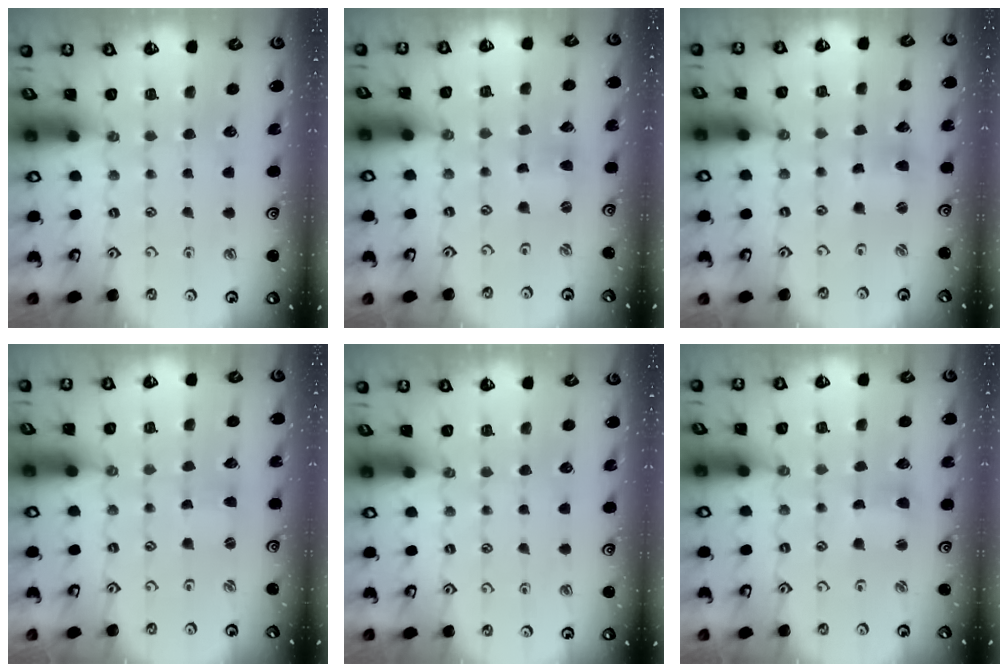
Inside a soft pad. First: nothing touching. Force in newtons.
{"total": 0.0}
{"total": 2.5, "press": 2.5, "slide": 0.3}
{"total": 0.0}
{"total": 0.0}
{"total": 2.4, "press": 2.4, "slide": 0.3}